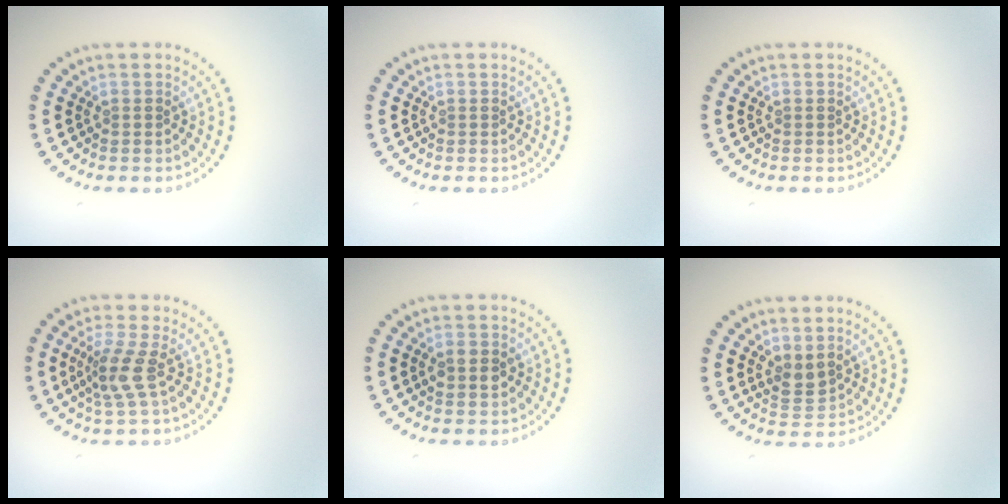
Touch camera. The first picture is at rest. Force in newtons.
{"total": 0.0}
{"total": 0.0}
{"total": 2.8, "press": 2.1, "slide": 1.9}
{"total": 2.3, "press": 2.3, "slide": 0.1}
{"total": 1.8, "press": 1.5, "slide": 1.0}